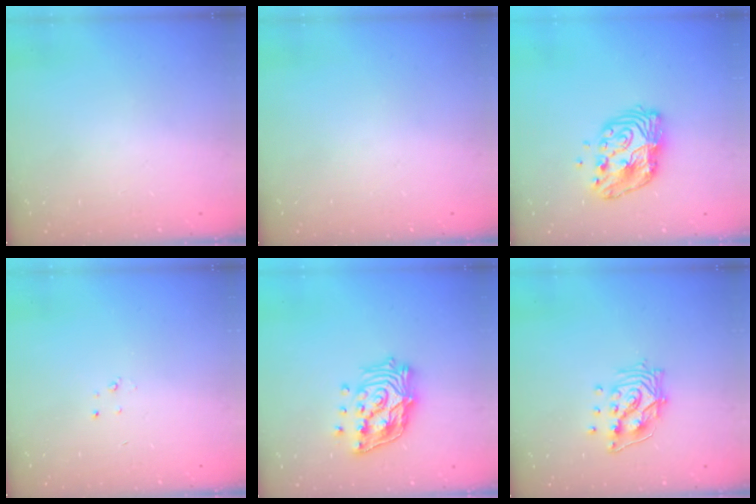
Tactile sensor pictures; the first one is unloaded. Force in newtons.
{"total": 0.0}
{"total": 11.9, "press": 11.9, "slide": 0.8}
{"total": 2.3, "press": 2.3, "slide": 0.3}
{"total": 16.8, "press": 16.6, "slide": 2.6}
{"total": 12.0, "press": 12.0, "slide": 1.1}